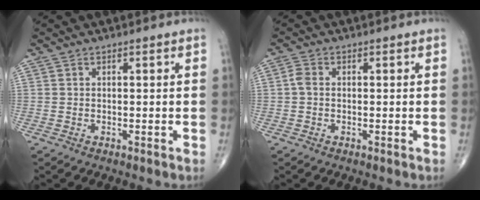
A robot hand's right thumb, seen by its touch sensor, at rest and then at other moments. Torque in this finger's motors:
{"motor_torque": [-0.25, 0.10, 0.19, 0.06, 0.01]}